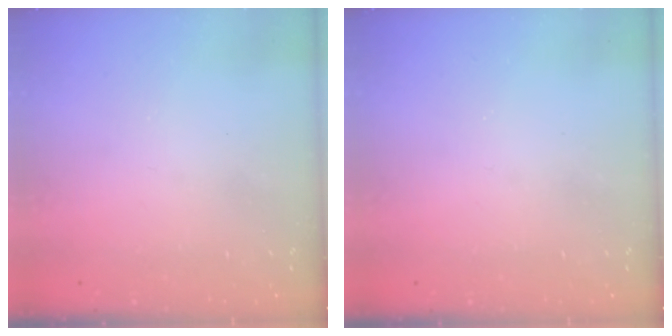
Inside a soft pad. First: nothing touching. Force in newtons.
{"total": 0.0}